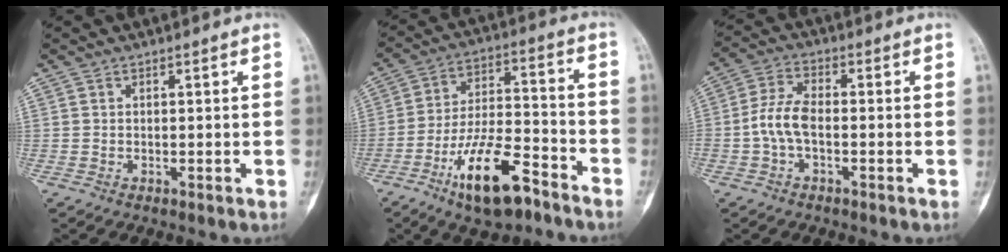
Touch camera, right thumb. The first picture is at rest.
{"total": 15.5, "force": [-9.3, 5.5, 11.1], "torque": [-0.192, 0.061, -0.162]}
{"total": 6.3, "force": [-1.4, 3.2, 5.3], "torque": [-0.115, 0.020, -0.033]}